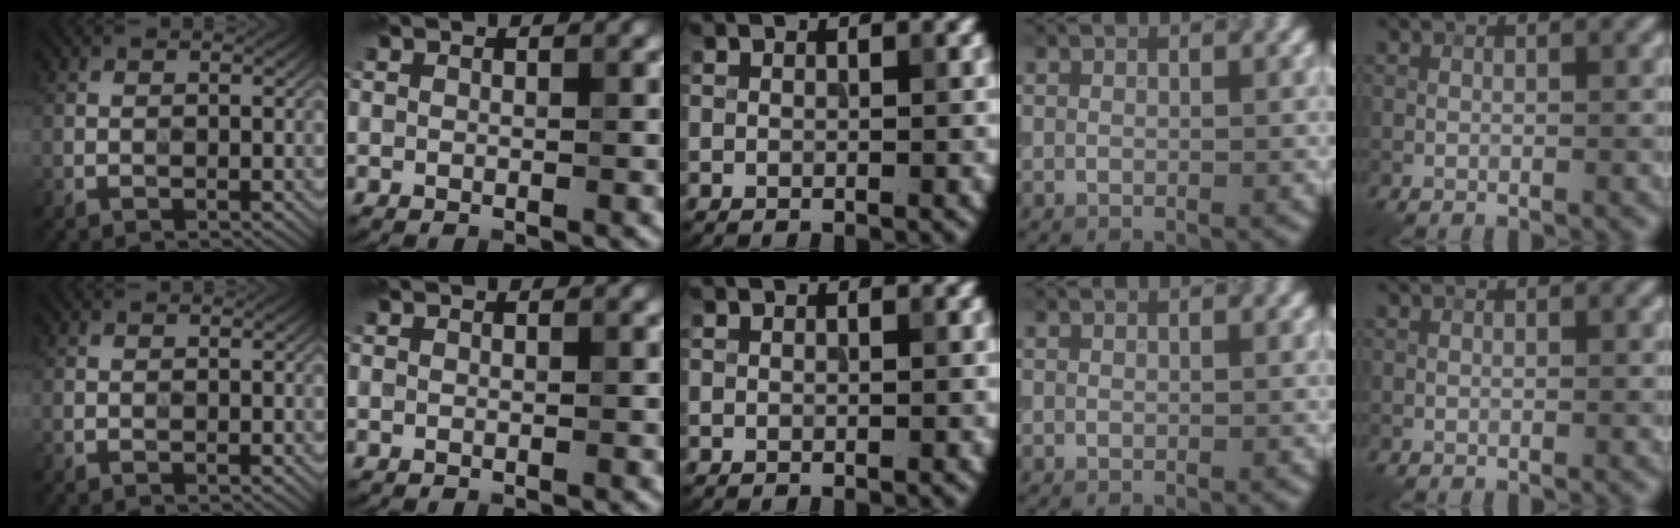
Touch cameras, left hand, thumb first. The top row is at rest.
{}